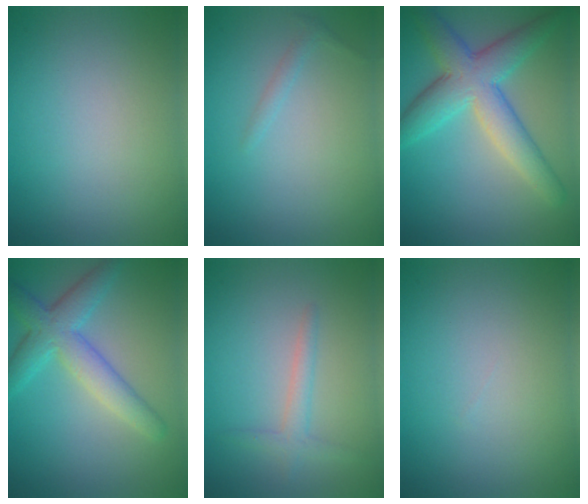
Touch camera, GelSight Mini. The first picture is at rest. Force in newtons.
{"total": 0.8, "press": 0.8, "slide": 0.0}
{"total": 6.6, "press": 6.6, "slide": 0.1}
{"total": 4.7, "press": 4.7, "slide": 0.1}
{"total": 1.8, "press": 1.8, "slide": 0.1}
{"total": 0.0}